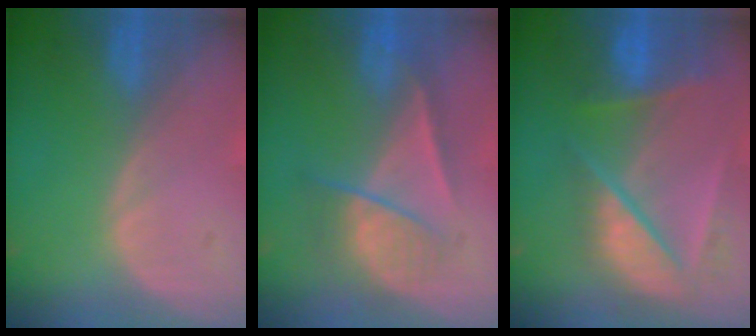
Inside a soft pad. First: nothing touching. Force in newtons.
{"total": 7.2, "press": 6.1, "slide": 3.9}
{"total": 9.8, "press": 8.4, "slide": 5.1}